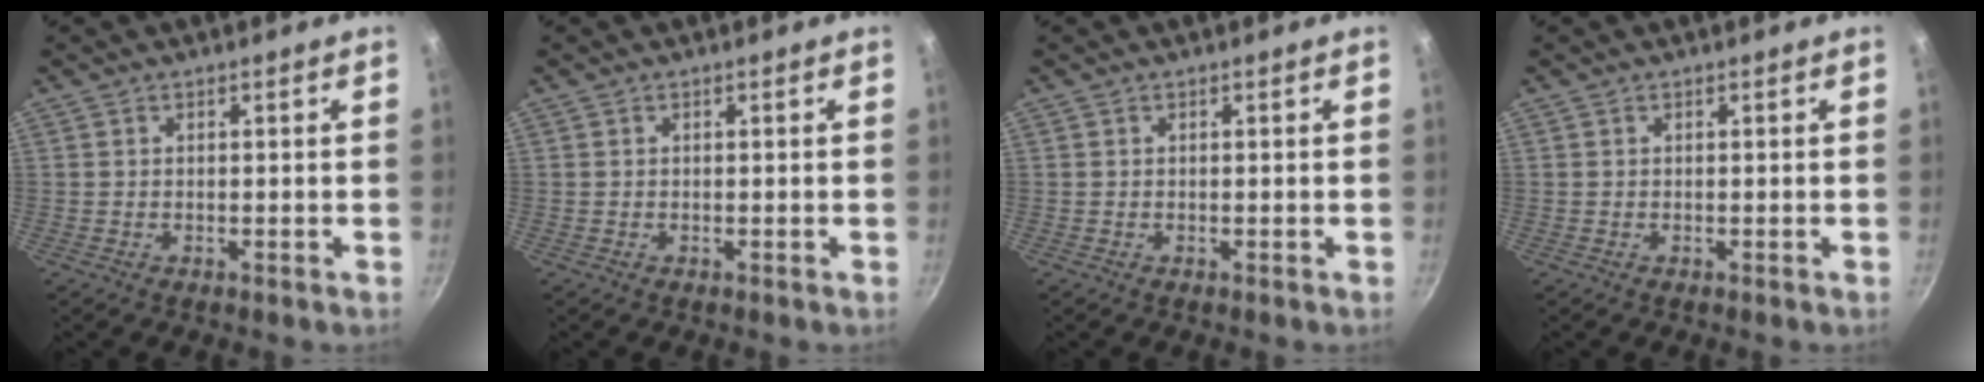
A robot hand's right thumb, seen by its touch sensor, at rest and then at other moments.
{"total": 0.0}
{"total": 0.0}
{"total": 0.0}